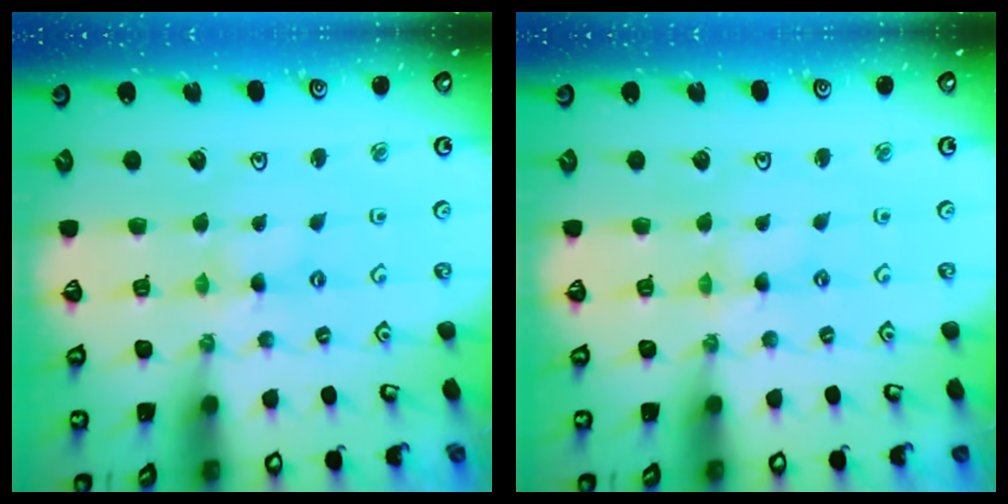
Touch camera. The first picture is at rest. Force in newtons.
{"total": 0.0}